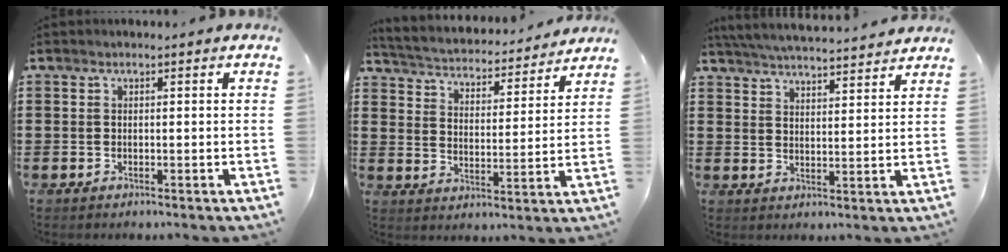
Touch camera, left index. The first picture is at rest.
{"total": 3.2, "force": [3.2, 0.2, 0.2], "torque": [-0.027, -0.031, 0.045]}
{"total": 5.0, "force": [4.9, -0.4, 0.7], "torque": [-0.033, -0.028, 0.086]}